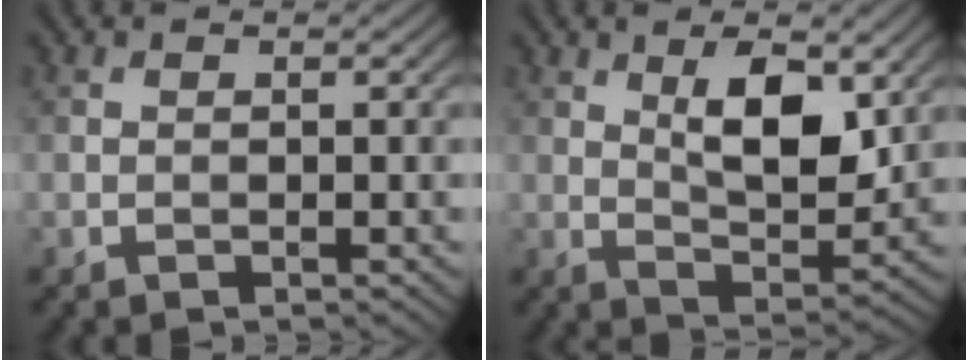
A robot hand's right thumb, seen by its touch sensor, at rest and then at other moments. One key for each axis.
{"total": 8.4, "fx": 3.0, "fy": 3.7, "fz": 6.9, "tx": -0.119, "ty": -0.005, "tz": 0.054}